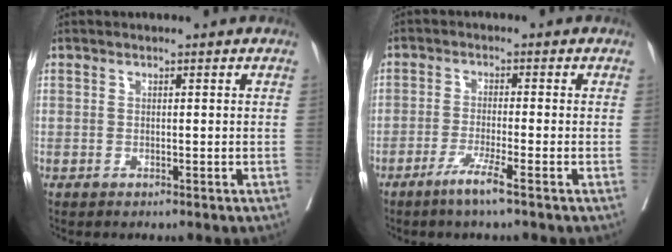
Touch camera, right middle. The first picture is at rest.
{"total": 4.0, "force": [-2.2, -1.4, 3.0], "torque": [-0.056, -0.010, -0.049]}